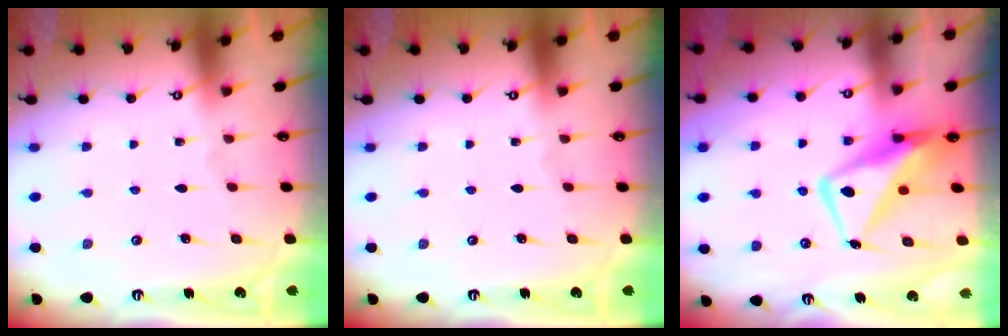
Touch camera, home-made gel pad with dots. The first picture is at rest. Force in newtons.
{"total": 0.0}
{"total": 12.6, "press": 12.5, "slide": 1.2}